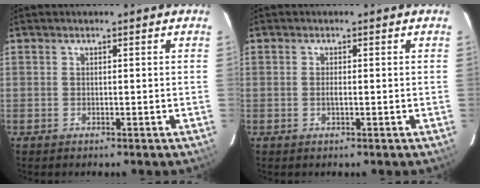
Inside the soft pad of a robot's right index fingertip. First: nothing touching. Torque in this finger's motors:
{"motor_torque": [0.32, -0.05, 0.11, 0.02]}